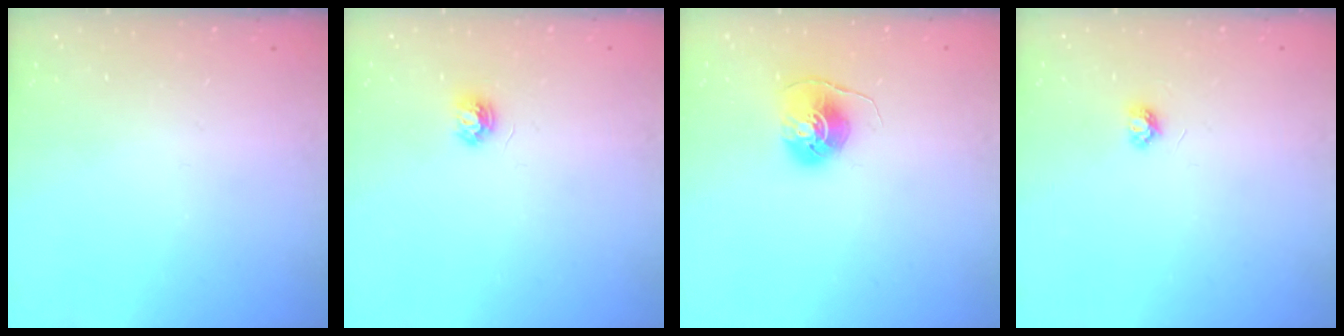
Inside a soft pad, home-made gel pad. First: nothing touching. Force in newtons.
{"total": 3.7, "press": 3.7, "slide": 0.4}
{"total": 6.8, "press": 6.8, "slide": 0.4}
{"total": 3.5, "press": 3.4, "slide": 0.3}